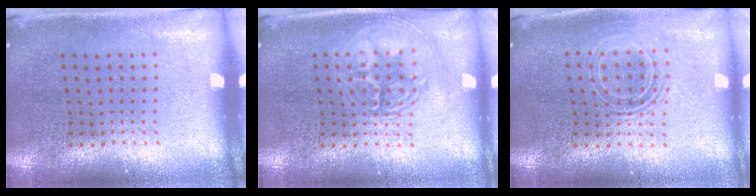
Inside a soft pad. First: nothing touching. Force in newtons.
{"total": 2.8, "press": 2.8, "slide": 0.4}
{"total": 1.7, "press": 1.4, "slide": 1.0}